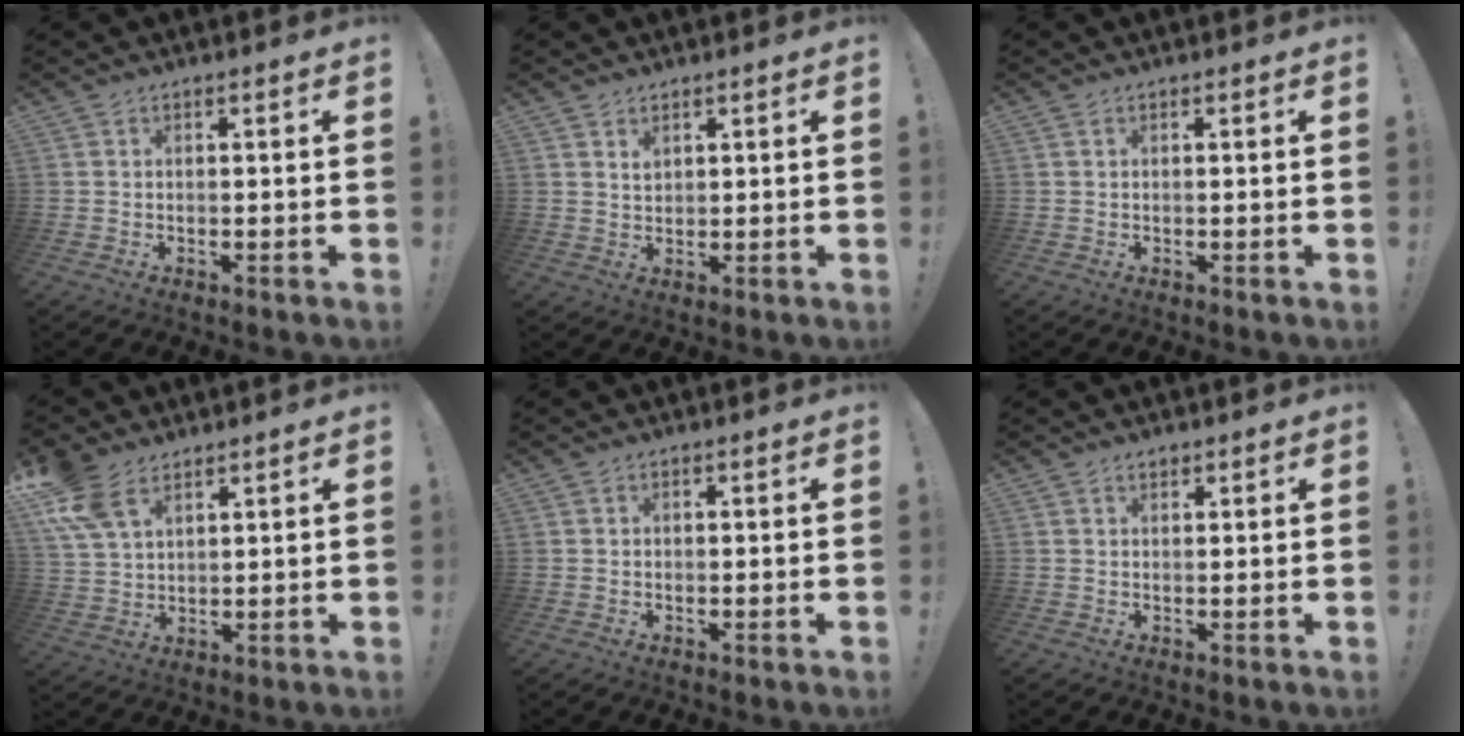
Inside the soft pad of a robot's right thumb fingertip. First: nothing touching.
{"total": 2.2, "force": [1.7, 1.2, 0.7], "torque": [-0.002, -0.012, 0.029]}
{"total": 0.0}
{"total": 10.8, "force": [6.7, 6.1, 5.9], "torque": [-0.119, -0.026, 0.134]}
{"total": 0.5, "force": [0.1, 0.5, 0.1], "torque": [-0.001, 0.002, 0.001]}
{"total": 1.1, "force": [0.8, 0.6, 0.3], "torque": [-0.002, -0.003, 0.016]}